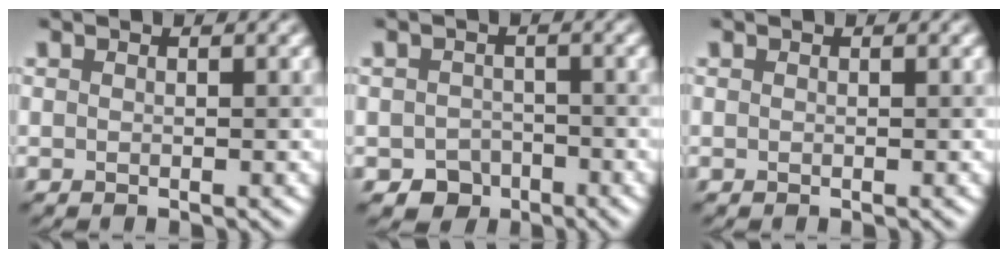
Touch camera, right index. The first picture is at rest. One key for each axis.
{"total": 2.4, "fx": -1.6, "fy": 1.7, "fz": 0.3, "tx": 0.000, "ty": -0.002, "tz": -0.024}
{"total": 0.0}